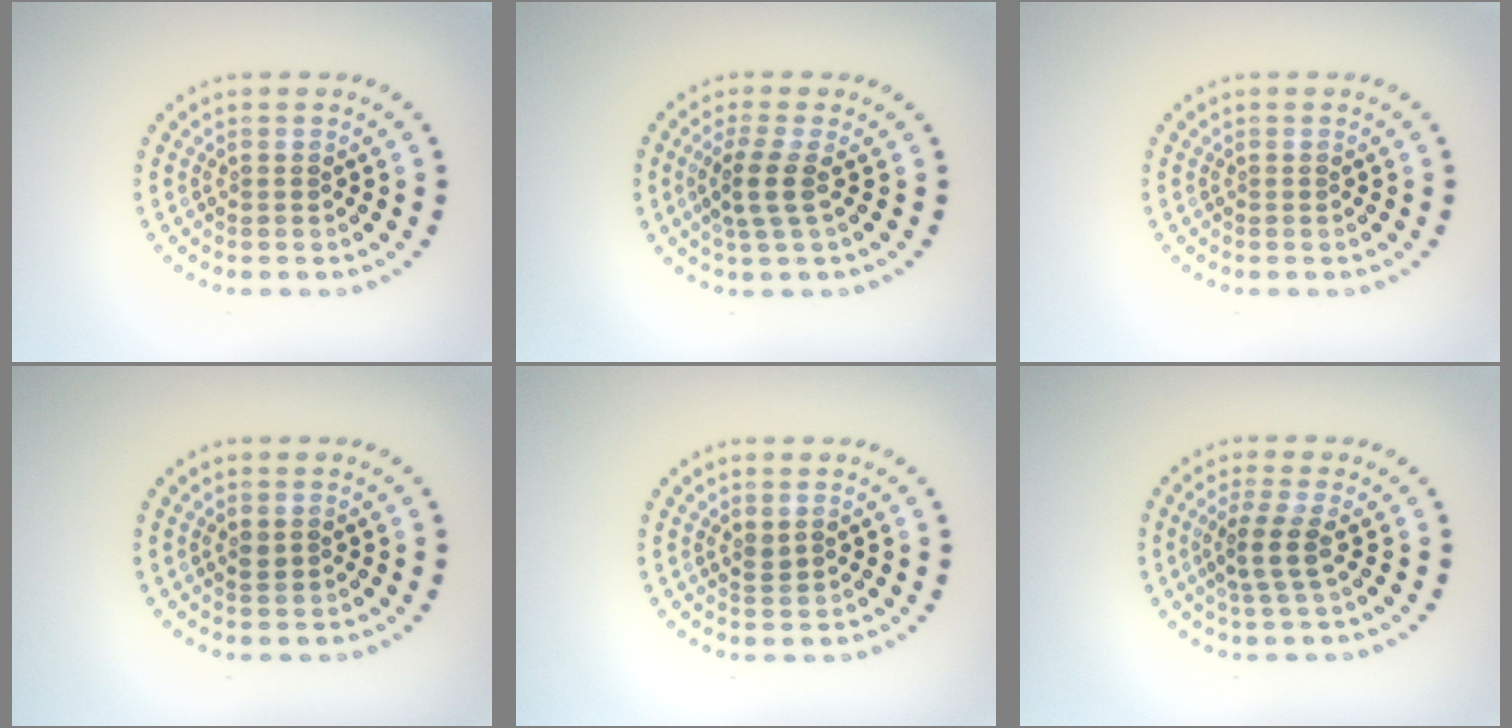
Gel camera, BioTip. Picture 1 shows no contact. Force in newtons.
{"total": 2.5, "press": 2.0, "slide": 1.6}
{"total": 0.0}
{"total": 0.7, "press": 0.7, "slide": 0.2}
{"total": 0.9, "press": 0.7, "slide": 0.5}
{"total": 2.5, "press": 1.9, "slide": 1.6}